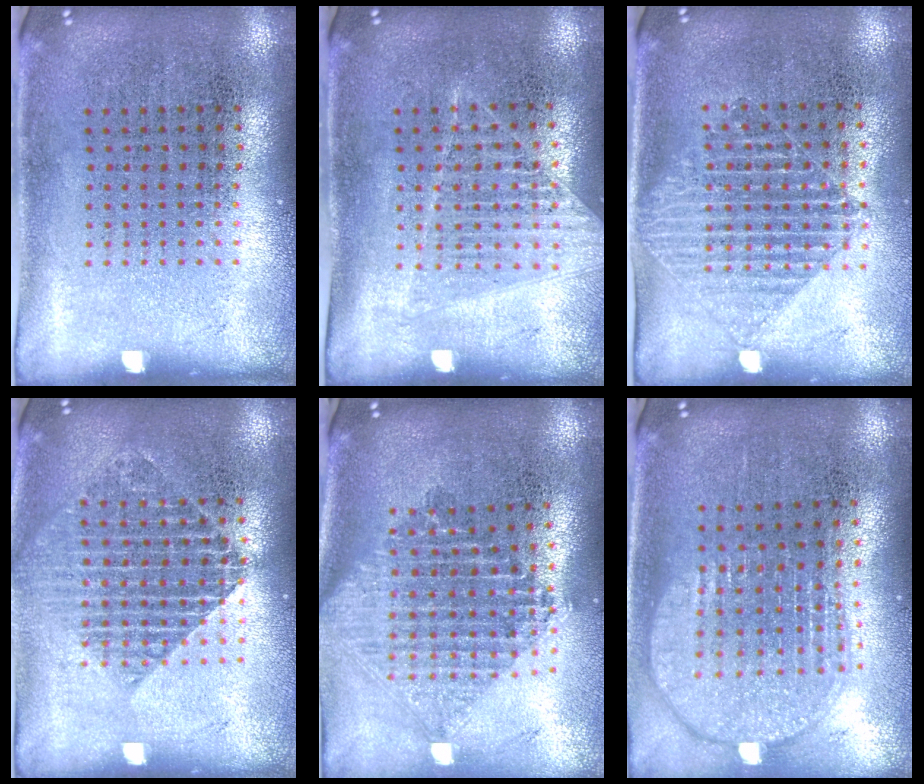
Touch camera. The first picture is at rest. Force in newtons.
{"total": 1.2, "press": 1.2, "slide": 0.0}
{"total": 1.5, "press": 1.3, "slide": 0.7}
{"total": 1.7, "press": 1.4, "slide": 0.8}
{"total": 2.2, "press": 1.7, "slide": 1.4}
{"total": 1.9, "press": 1.7, "slide": 1.0}